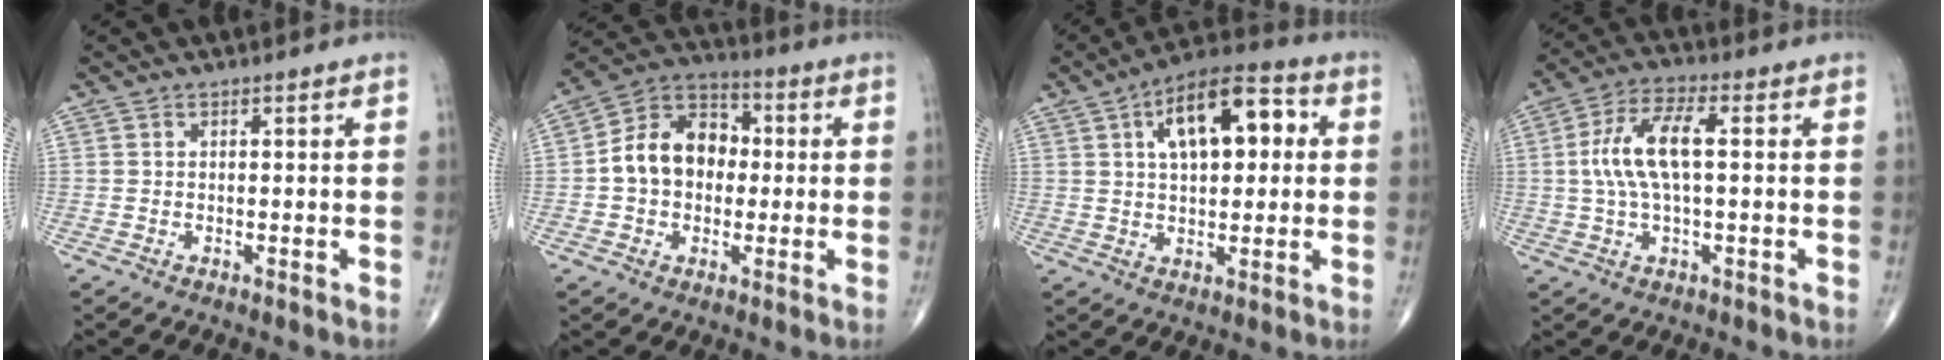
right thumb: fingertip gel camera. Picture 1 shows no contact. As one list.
[{"total": 12.7, "force": [0.0, 9.7, 8.2], "torque": [-0.109, 0.036, -0.010]}, {"total": 14.6, "force": [3.7, 7.2, 12.1], "torque": [-0.167, 0.020, 0.051]}, {"total": 10.6, "force": [0.9, 4.1, 9.7], "torque": [-0.205, 0.023, 0.015]}]